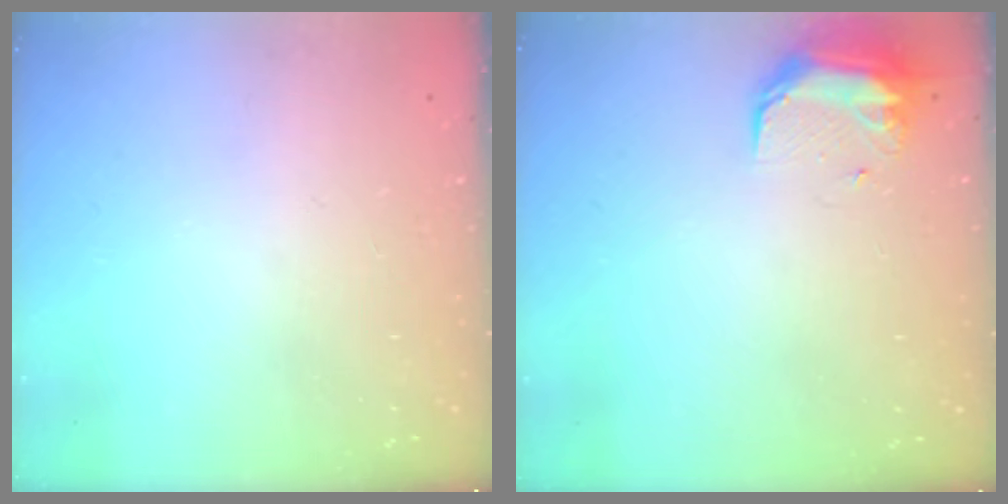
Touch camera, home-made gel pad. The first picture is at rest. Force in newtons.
{"total": 8.9, "press": 8.8, "slide": 1.4}